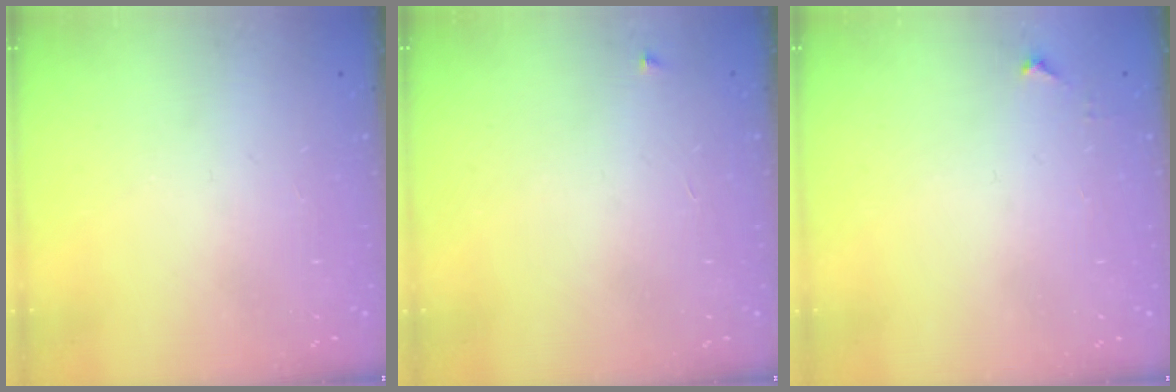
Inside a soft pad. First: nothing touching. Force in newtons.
{"total": 2.5, "press": 2.4, "slide": 0.4}
{"total": 3.4, "press": 3.4, "slide": 0.4}